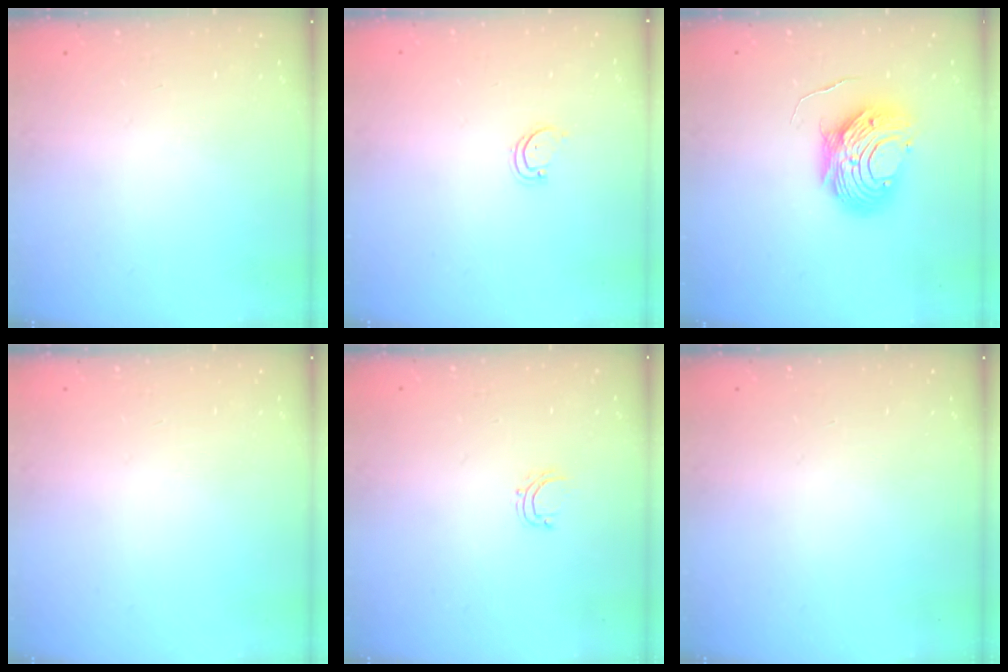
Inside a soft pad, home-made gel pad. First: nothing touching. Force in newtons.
{"total": 1.9, "press": 1.9, "slide": 0.2}
{"total": 10.1, "press": 10.0, "slide": 1.0}
{"total": 0.0}
{"total": 4.4, "press": 4.4, "slide": 0.3}
{"total": 0.0}